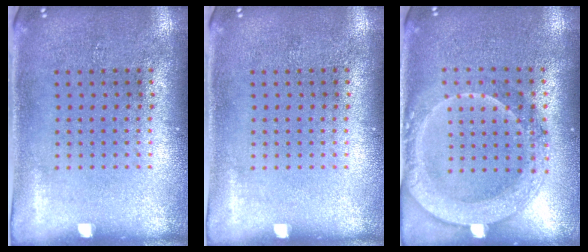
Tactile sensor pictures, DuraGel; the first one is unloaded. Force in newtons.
{"total": 0.0}
{"total": 2.0, "press": 1.8, "slide": 0.9}